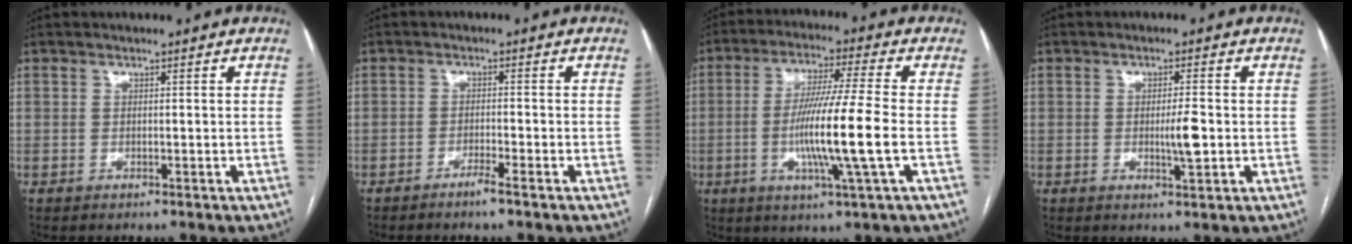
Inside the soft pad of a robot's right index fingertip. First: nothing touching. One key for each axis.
{"total": 2.2, "fx": -1.7, "fy": -0.3, "fz": 1.4, "tx": -0.028, "ty": -0.001, "tz": -0.033}
{"total": 12.2, "fx": -2.4, "fy": -1.1, "fz": 11.9, "tx": -0.230, "ty": -0.012, "tz": -0.050}
{"total": 3.6, "fx": -0.5, "fy": 0.3, "fz": 3.5, "tx": -0.060, "ty": -0.004, "tz": -0.006}